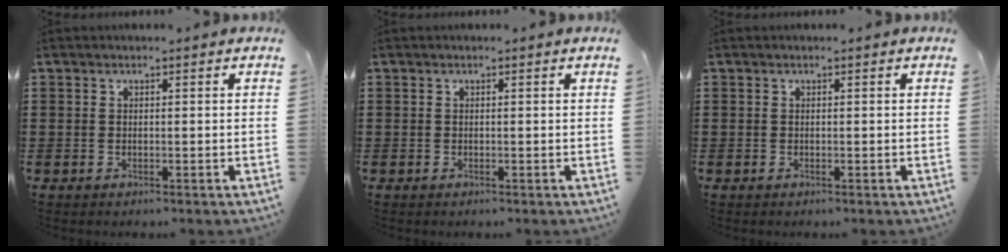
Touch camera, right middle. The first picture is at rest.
{"total": 0.0}
{"total": 0.0}